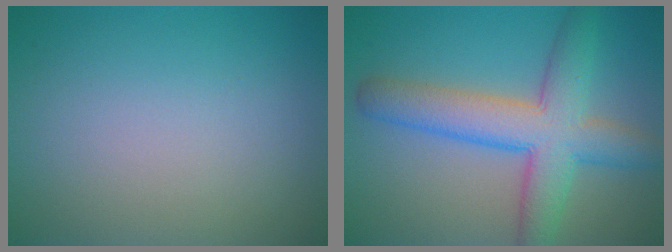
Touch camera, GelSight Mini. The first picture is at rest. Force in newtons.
{"total": 7.3, "press": 7.3, "slide": 0.1}